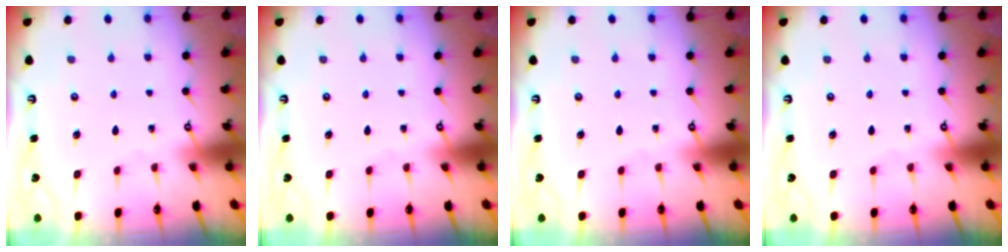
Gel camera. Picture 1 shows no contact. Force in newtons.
{"total": 0.0}
{"total": 0.0}
{"total": 0.0}